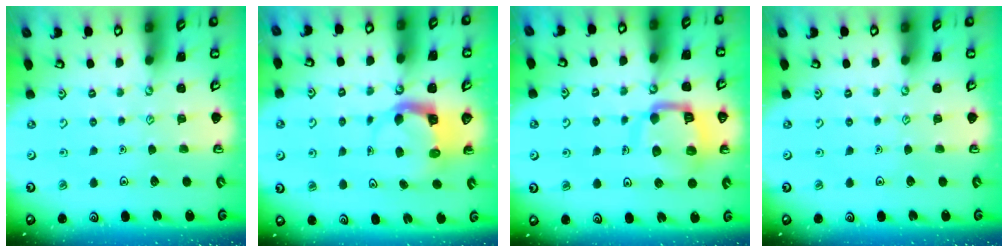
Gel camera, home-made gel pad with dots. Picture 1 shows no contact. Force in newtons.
{"total": 3.9, "press": 3.9, "slide": 0.3}
{"total": 12.3, "press": 12.2, "slide": 1.4}
{"total": 0.0}